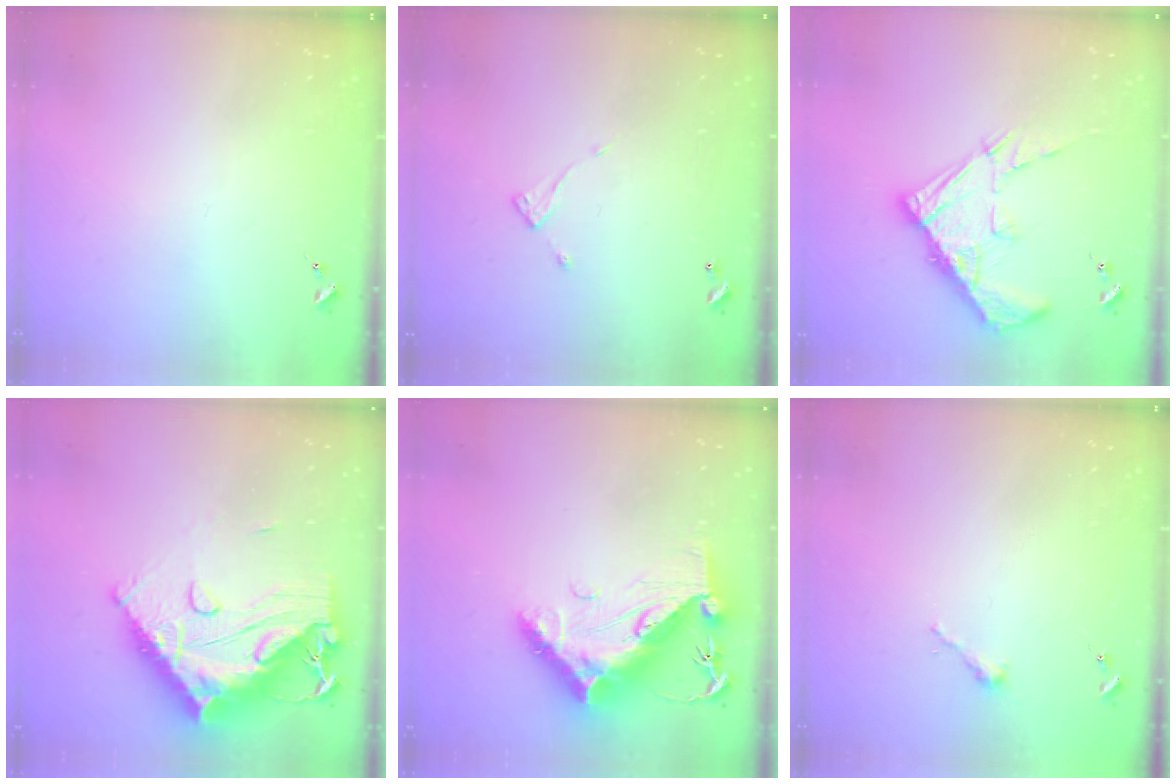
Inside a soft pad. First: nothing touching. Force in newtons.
{"total": 4.7, "press": 4.7, "slide": 0.3}
{"total": 15.9, "press": 15.8, "slide": 1.5}
{"total": 22.9, "press": 22.7, "slide": 2.4}
{"total": 19.4, "press": 19.3, "slide": 1.7}
{"total": 2.5, "press": 2.5, "slide": 0.2}